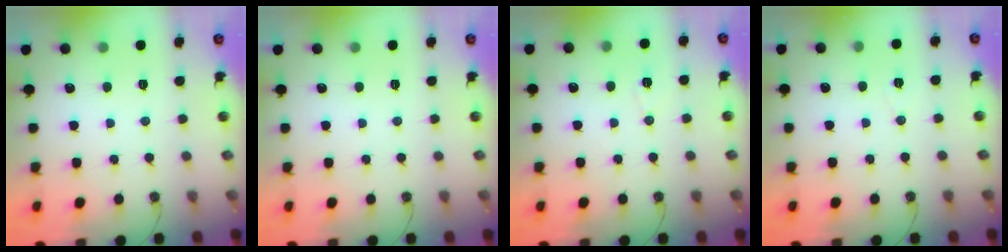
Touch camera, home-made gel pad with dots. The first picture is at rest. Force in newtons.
{"total": 0.0}
{"total": 4.1, "press": 3.1, "slide": 2.6}
{"total": 5.0, "press": 2.2, "slide": 4.4}